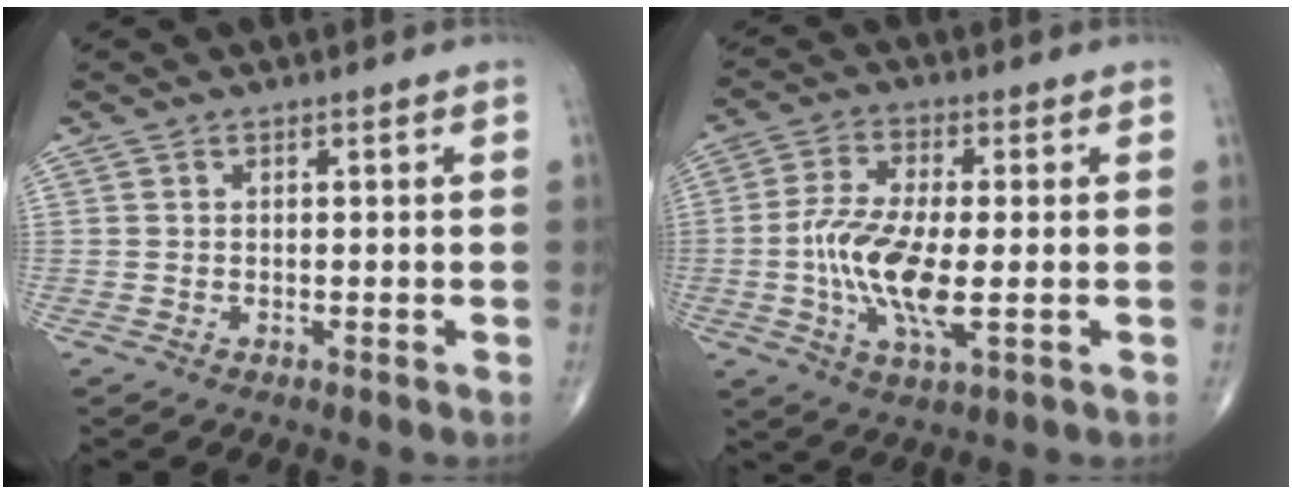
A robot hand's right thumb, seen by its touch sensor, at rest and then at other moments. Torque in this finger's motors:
{"motor_torque": [2.51, 2.50, 1.38, -0.23, 0.27]}